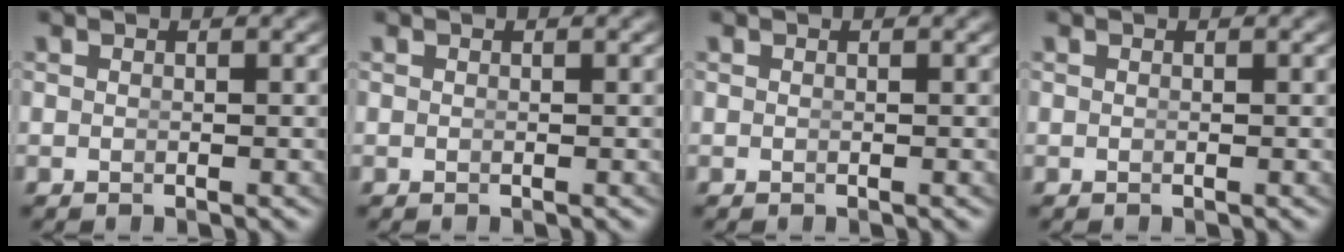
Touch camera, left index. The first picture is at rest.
{"total": 0.0}
{"total": 0.0}
{"total": 0.0}